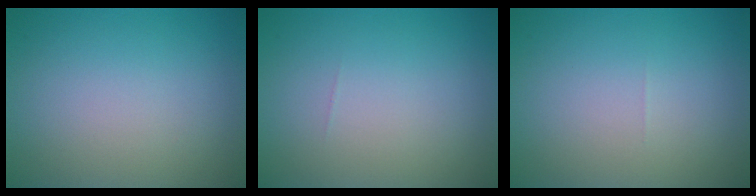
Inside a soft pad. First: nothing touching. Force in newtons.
{"total": 0.0}
{"total": 0.0}